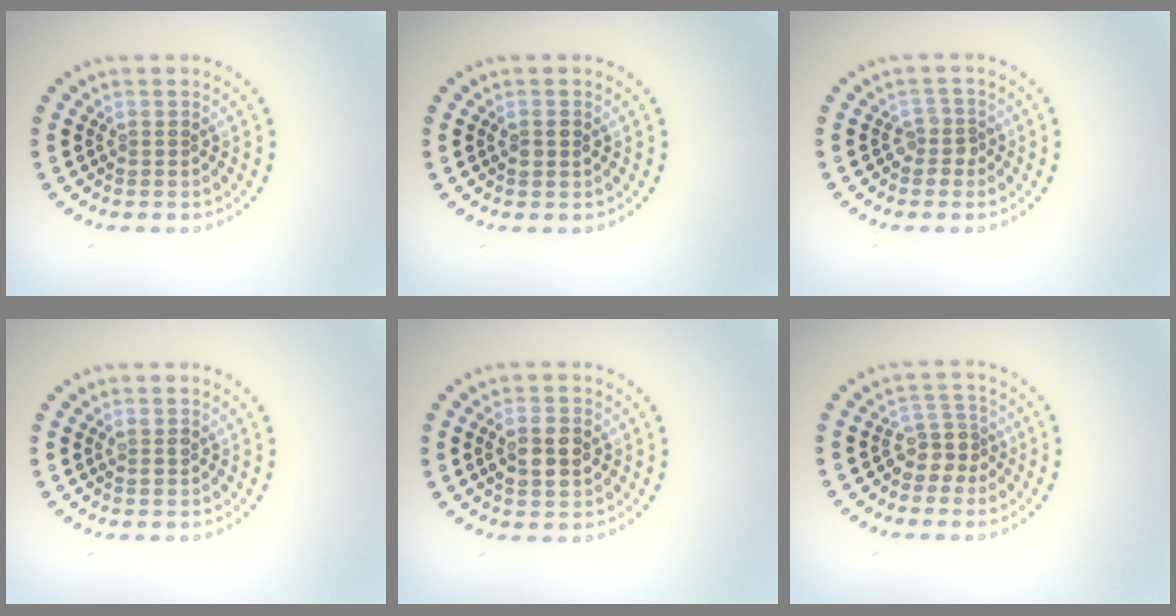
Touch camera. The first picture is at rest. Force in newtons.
{"total": 1.0, "press": 1.0, "slide": 0.2}
{"total": 1.4, "press": 1.2, "slide": 0.8}
{"total": 0.9, "press": 0.8, "slide": 0.3}
{"total": 3.1, "press": 3.1, "slide": 0.3}
{"total": 2.5, "press": 2.0, "slide": 1.4}